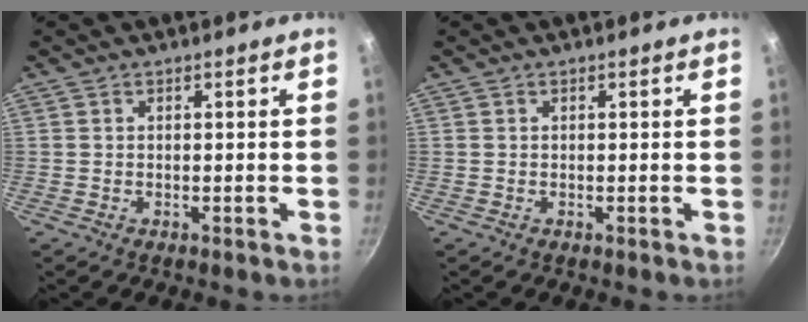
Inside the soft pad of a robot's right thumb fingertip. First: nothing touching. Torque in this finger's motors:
{"motor_torque": [0.00, 0.00, 0.00, 0.00, 0.00]}